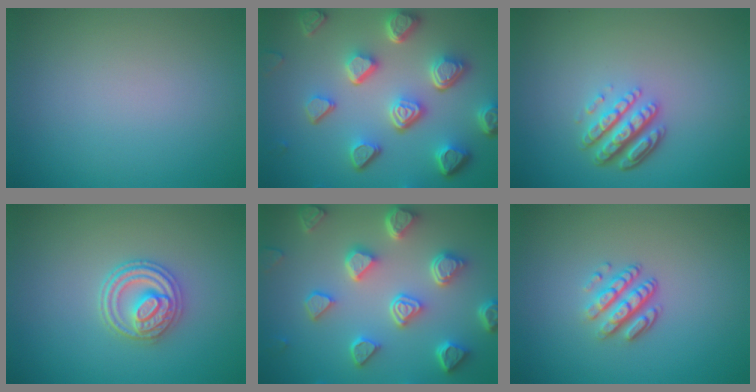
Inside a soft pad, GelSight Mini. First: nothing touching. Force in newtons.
{"total": 7.5, "press": 5.6, "slide": 5.0}
{"total": 4.5, "press": 3.3, "slide": 3.1}
{"total": 3.6, "press": 3.3, "slide": 1.5}
{"total": 6.6, "press": 5.3, "slide": 4.0}
{"total": 3.4, "press": 2.4, "slide": 2.4}